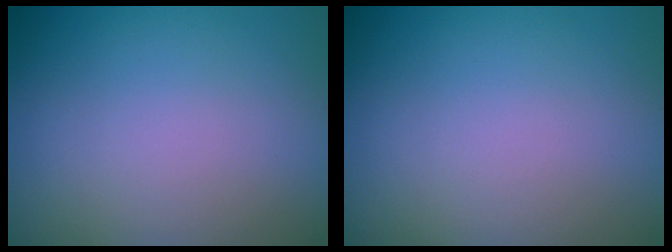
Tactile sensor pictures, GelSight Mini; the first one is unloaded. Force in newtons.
{"total": 0.0}